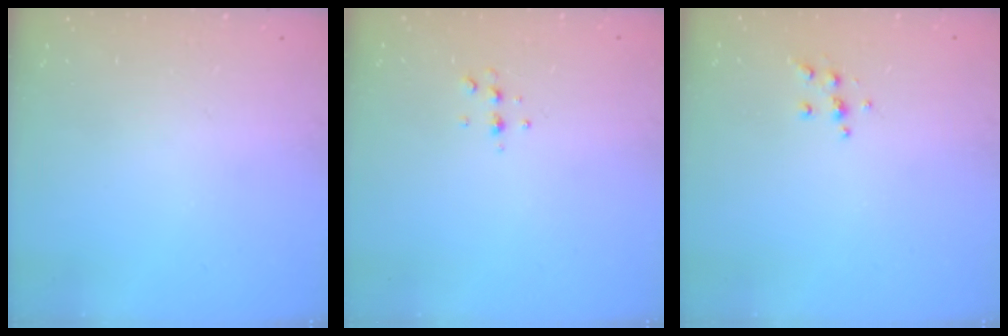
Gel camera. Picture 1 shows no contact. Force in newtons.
{"total": 4.7, "press": 4.6, "slide": 0.6}
{"total": 5.4, "press": 5.3, "slide": 0.4}